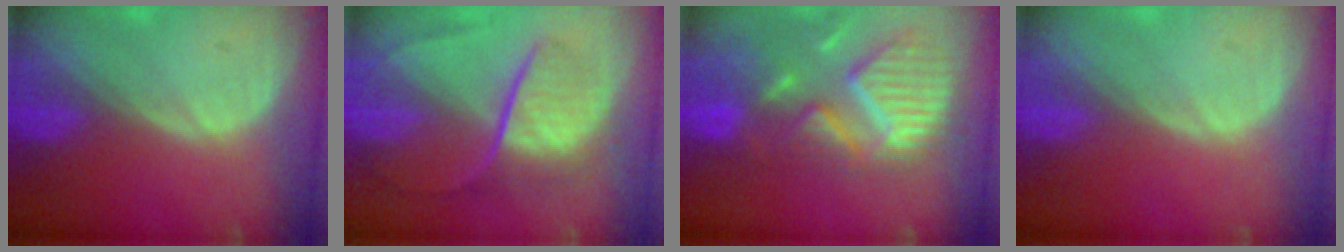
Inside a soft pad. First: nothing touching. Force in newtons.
{"total": 9.1, "press": 7.7, "slide": 5.0}
{"total": 12.9, "press": 10.9, "slide": 7.0}
{"total": 0.0}